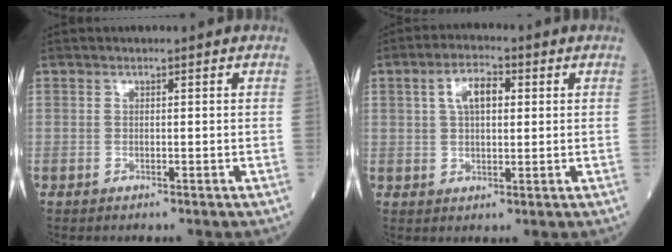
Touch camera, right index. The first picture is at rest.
{"total": 5.7, "force": [1.7, 2.6, 4.8], "torque": [-0.091, 0.015, 0.030]}